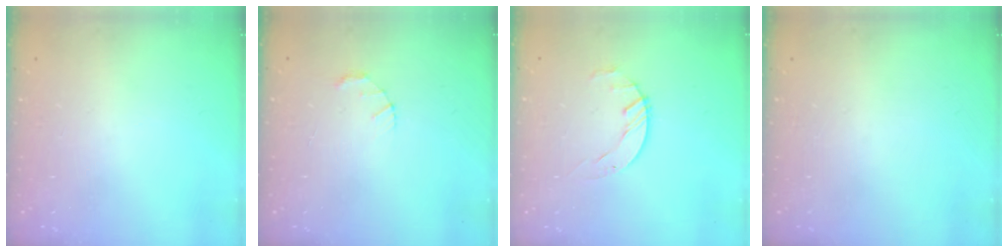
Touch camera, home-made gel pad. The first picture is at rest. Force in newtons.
{"total": 1.5, "press": 1.5, "slide": 0.3}
{"total": 1.7, "press": 1.7, "slide": 0.3}
{"total": 0.0}